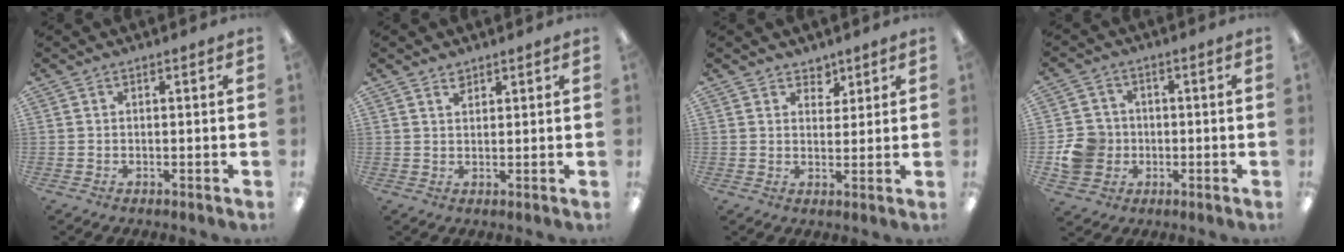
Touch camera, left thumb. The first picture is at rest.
{"total": 2.0, "force": [1.7, 0.8, 0.6], "torque": [-0.006, -0.006, 0.031]}
{"total": 3.6, "force": [2.8, 2.2, 0.2], "torque": [0.002, -0.014, 0.050]}
{"total": 8.3, "force": [-1.2, 7.8, 2.6], "torque": [-0.060, 0.017, -0.018]}